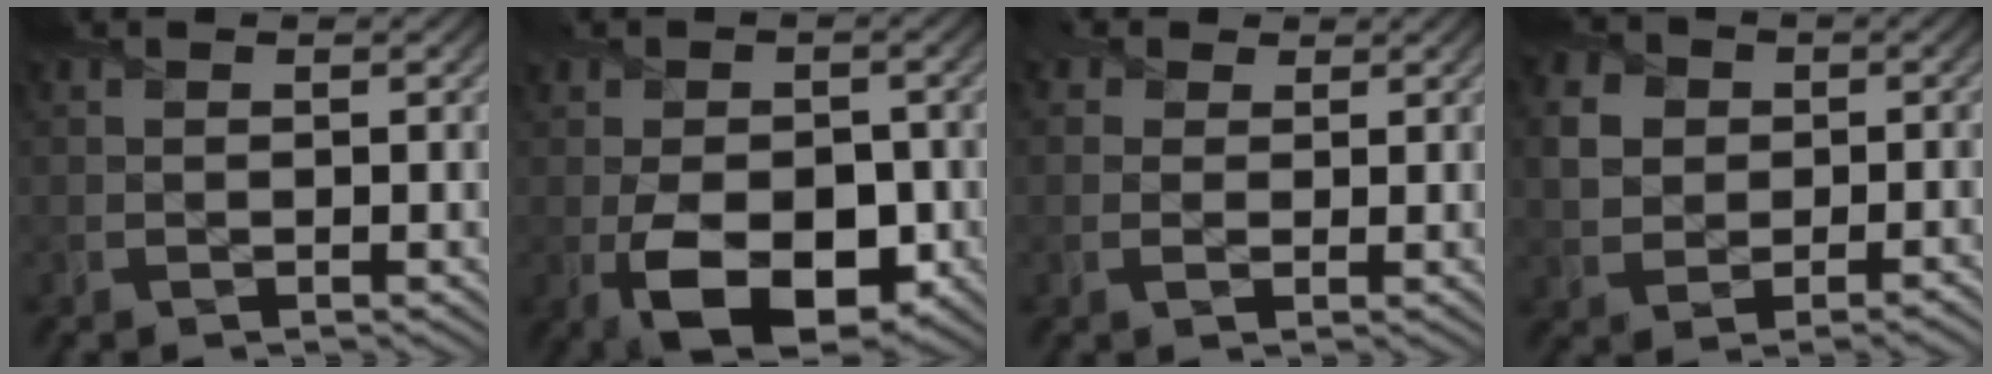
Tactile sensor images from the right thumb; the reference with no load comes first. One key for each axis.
{"total": 10.2, "fx": -2.9, "fy": 6.4, "fz": 7.4, "tx": -0.128, "ty": -0.023, "tz": -0.044}
{"total": 2.6, "fx": 0.9, "fy": 2.1, "fz": 1.2, "tx": -0.031, "ty": 0.005, "tz": 0.009}
{"total": 5.0, "fx": 0.3, "fy": 4.3, "fz": 2.5, "tx": -0.057, "ty": 0.004, "tz": -0.002}